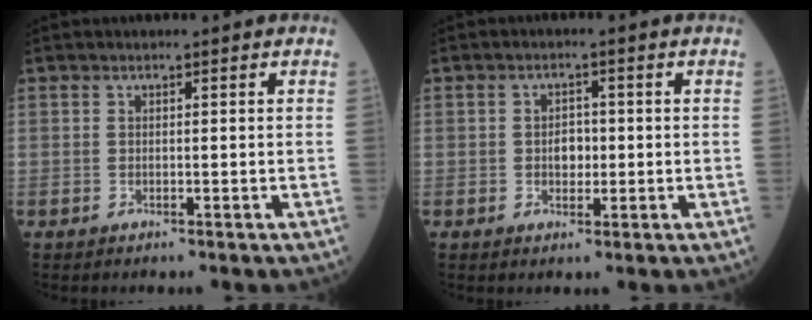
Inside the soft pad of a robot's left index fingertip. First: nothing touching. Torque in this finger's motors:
{"motor_torque": [0.20, 0.10, 0.05, 0.01]}